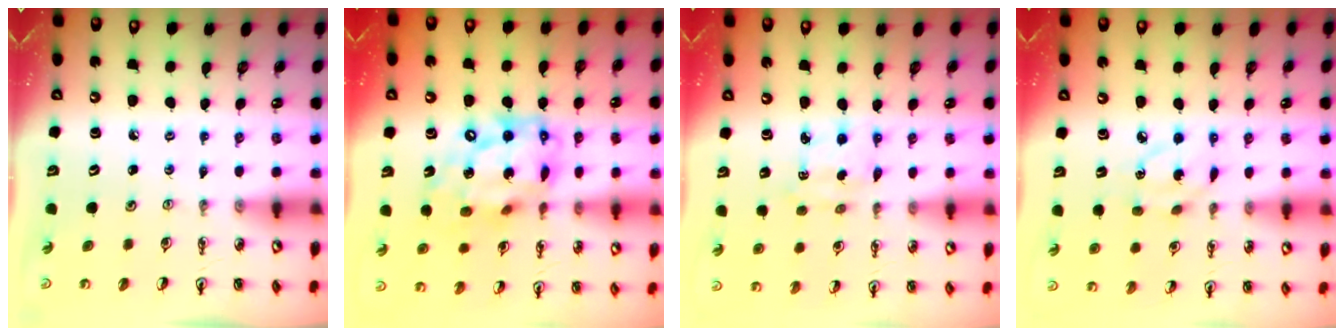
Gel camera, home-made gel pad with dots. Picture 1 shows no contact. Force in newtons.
{"total": 18.7, "press": 18.6, "slide": 1.9}
{"total": 2.7, "press": 2.7, "slide": 0.0}
{"total": 5.3, "press": 5.3, "slide": 0.3}